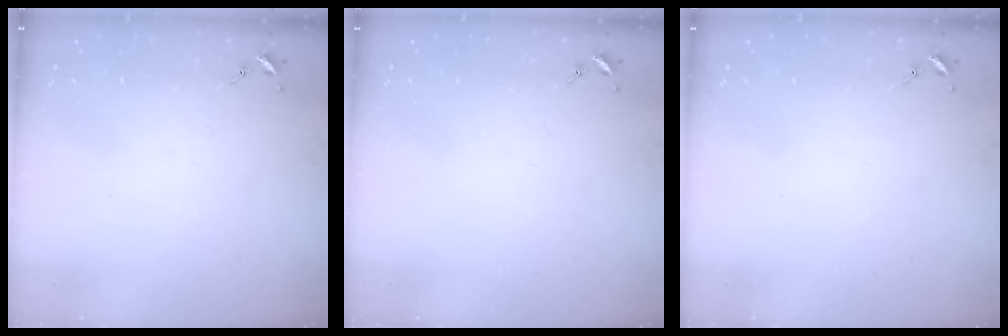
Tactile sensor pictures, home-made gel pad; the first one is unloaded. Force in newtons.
{"total": 0.0}
{"total": 0.0}